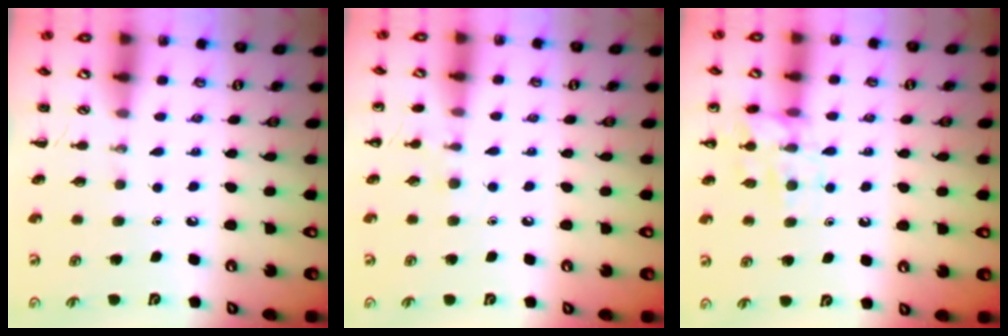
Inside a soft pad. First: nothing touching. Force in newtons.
{"total": 6.0, "press": 5.7, "slide": 1.9}
{"total": 12.6, "press": 12.5, "slide": 1.8}